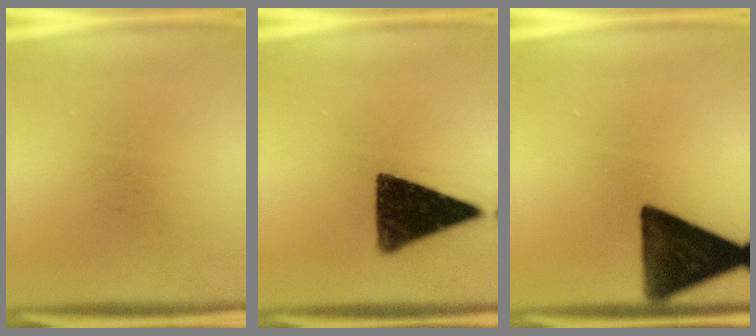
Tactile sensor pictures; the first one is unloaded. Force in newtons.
{"total": 14.3}
{"total": 14.9}